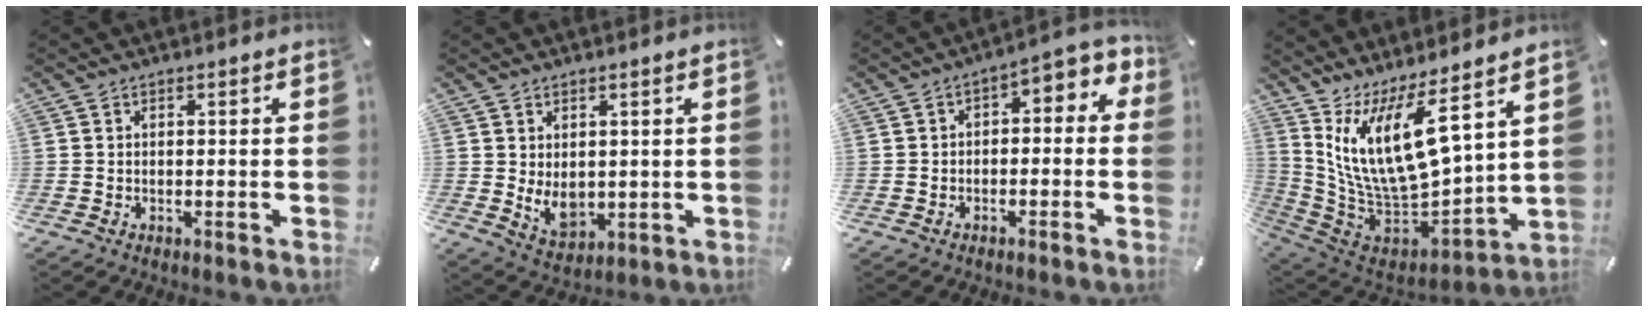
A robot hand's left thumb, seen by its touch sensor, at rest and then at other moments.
{"total": 6.5, "force": [0.9, 4.8, 4.3], "torque": [-0.075, -0.012, 0.018]}
{"total": 4.2, "force": [-1.6, 2.6, 3.0], "torque": [-0.048, 0.004, -0.036]}
{"total": 17.5, "force": [8.1, 6.7, 14.0], "torque": [-0.298, -0.083, 0.138]}